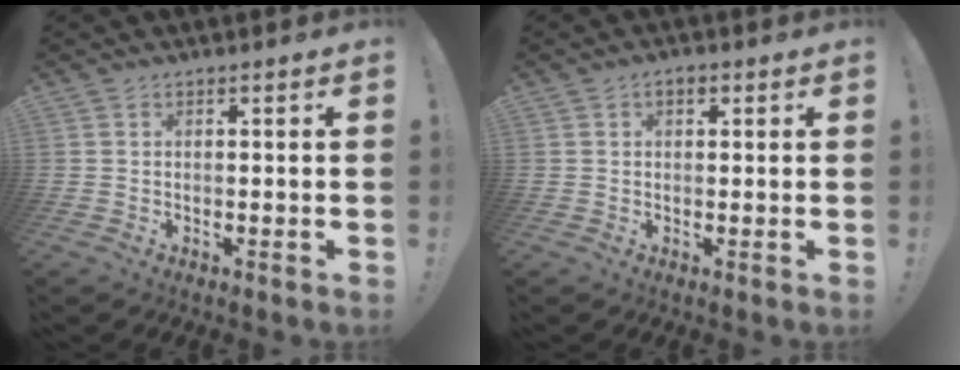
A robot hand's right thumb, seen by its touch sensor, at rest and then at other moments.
{"total": 1.9, "force": [0.8, 1.1, 1.3], "torque": [-0.027, 0.004, 0.015]}